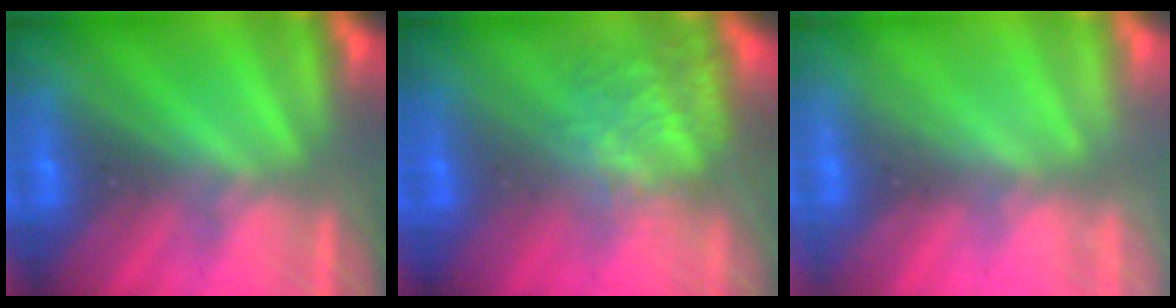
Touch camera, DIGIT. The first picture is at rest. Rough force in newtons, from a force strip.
{"total": 4.8}
{"total": 2.2}